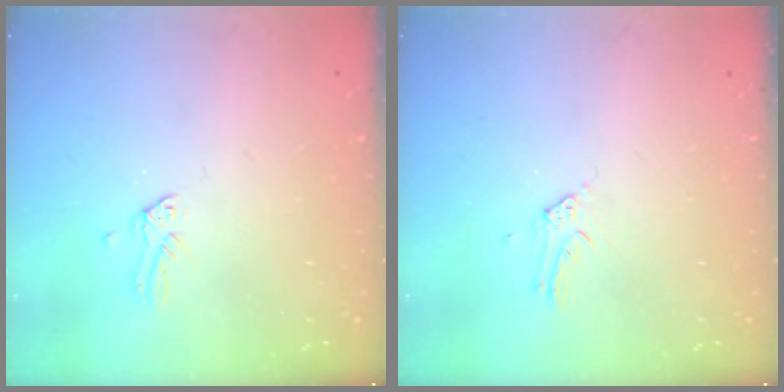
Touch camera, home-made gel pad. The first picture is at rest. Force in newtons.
{"total": 3.0, "press": 3.0, "slide": 0.3}